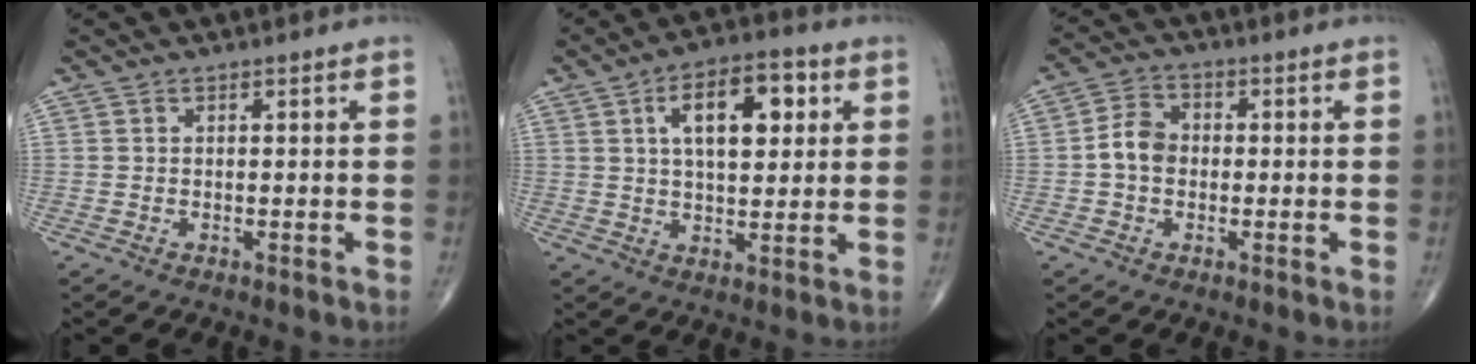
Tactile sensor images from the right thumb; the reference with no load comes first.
{"total": 12.5, "force": [3.9, 6.1, 10.2], "torque": [-0.137, 0.002, 0.059]}
{"total": 5.4, "force": [-0.6, 4.2, 3.4], "torque": [-0.054, 0.019, -0.020]}